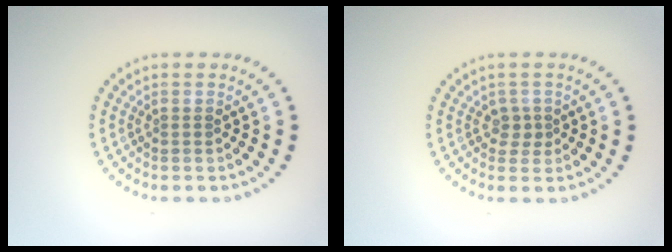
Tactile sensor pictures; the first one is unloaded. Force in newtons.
{"total": 1.3, "press": 1.1, "slide": 0.7}